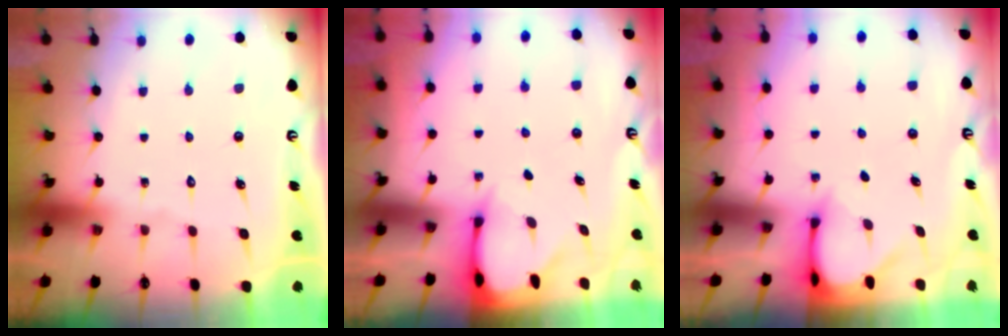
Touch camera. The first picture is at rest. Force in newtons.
{"total": 2.7, "press": 2.7, "slide": 0.3}
{"total": 3.3, "press": 3.3, "slide": 0.3}